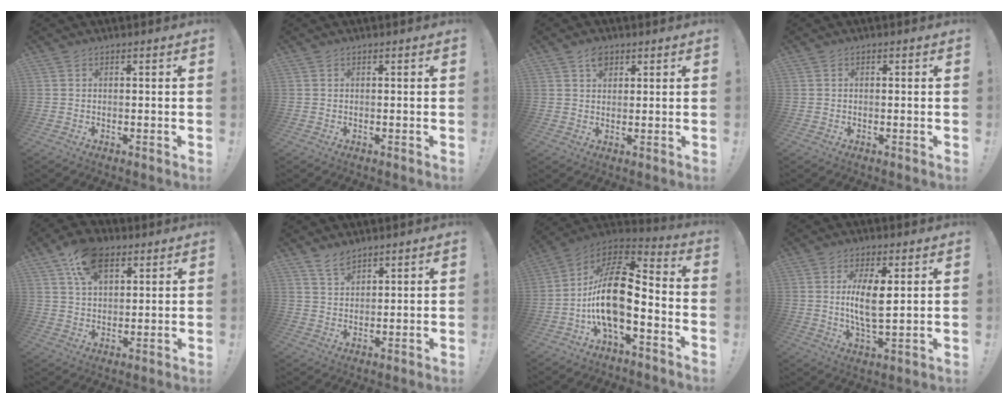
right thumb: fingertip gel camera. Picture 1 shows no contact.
{"total": 0.0}
{"total": 3.8, "force": [2.2, 2.7, 1.5], "torque": [-0.021, -0.004, 0.039]}
{"total": 0.6, "force": [-0.4, 0.3, 0.2], "torque": [-0.009, 0.004, -0.007]}
{"total": 12.7, "force": [6.7, 7.9, 7.4], "torque": [-0.120, -0.013, 0.126]}
{"total": 4.4, "force": [3.8, 1.7, 1.5], "torque": [-0.031, -0.020, 0.071]}
{"total": 17.9, "force": [-3.8, 7.8, 15.6], "torque": [-0.304, 0.022, -0.064]}
{"total": 9.7, "force": [1.7, 3.5, 8.9], "torque": [-0.168, -0.011, 0.023]}